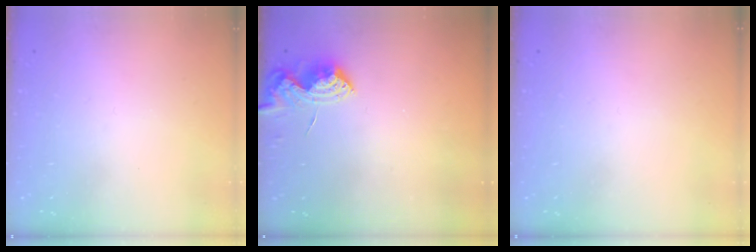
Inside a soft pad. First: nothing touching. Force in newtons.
{"total": 7.6, "press": 7.5, "slide": 0.9}
{"total": 0.0}